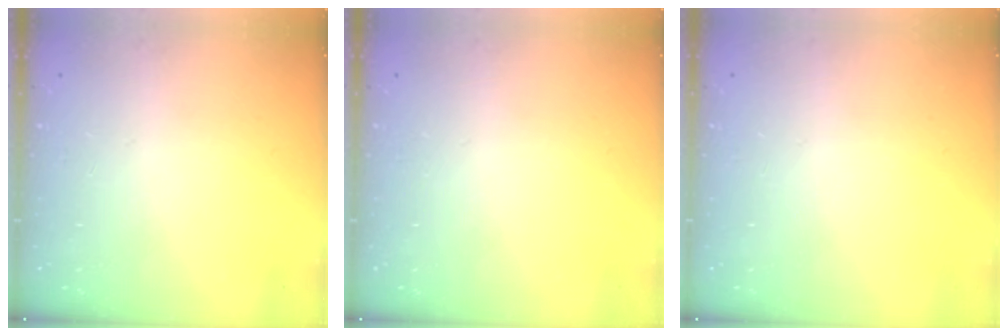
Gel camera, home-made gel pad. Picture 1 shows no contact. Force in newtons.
{"total": 0.0}
{"total": 0.0}